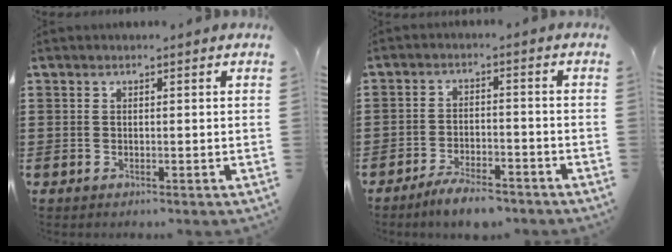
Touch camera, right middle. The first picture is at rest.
{"total": 4.8, "force": [-4.4, 0.7, 1.7], "torque": [-0.035, -0.001, -0.086]}